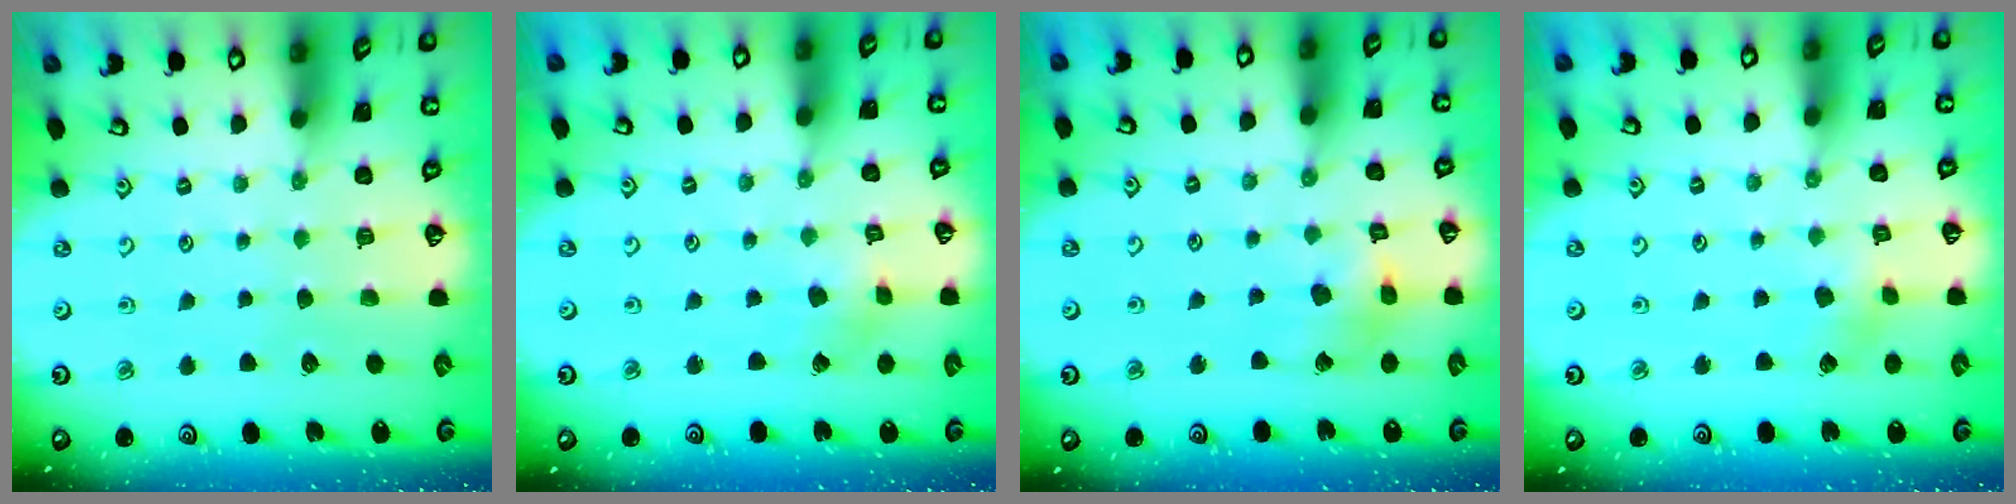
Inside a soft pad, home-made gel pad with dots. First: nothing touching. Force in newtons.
{"total": 2.3, "press": 2.3, "slide": 0.1}
{"total": 9.5, "press": 9.4, "slide": 1.2}
{"total": 3.0, "press": 3.0, "slide": 0.4}